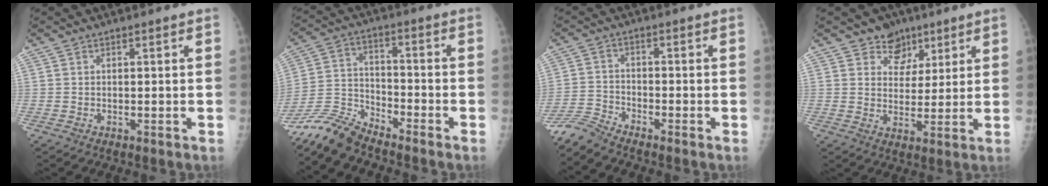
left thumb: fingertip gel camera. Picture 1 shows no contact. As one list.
[{"total": 8.9, "force": [-8.6, 1.8, 1.2], "torque": [-0.024, 0.054, -0.176]}, {"total": 4.3, "force": [-4.3, -0.2, 0.0], "torque": [-0.012, 0.005, -0.095]}, {"total": 6.7, "force": [4.3, 5.1, 0.9], "torque": [0.019, -0.023, 0.069]}]